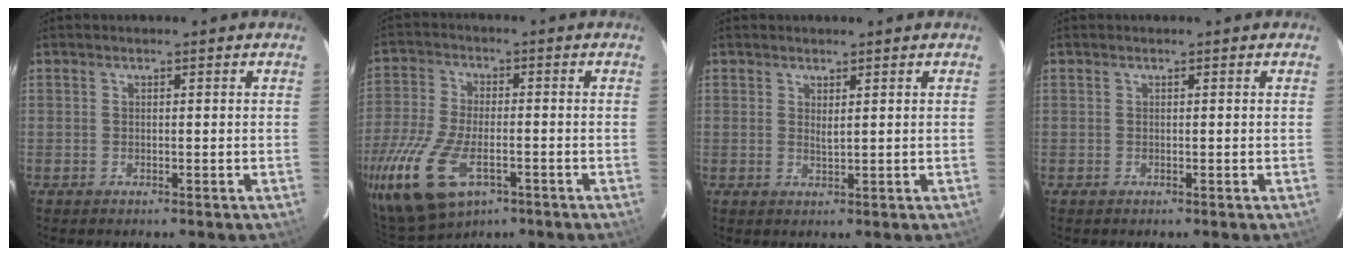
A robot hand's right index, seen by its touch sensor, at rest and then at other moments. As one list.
[{"total": 18.8, "force": [-9.3, 9.4, 13.3], "torque": [-0.313, -0.045, -0.168]}, {"total": 1.4, "force": [0.7, 0.2, 1.2], "torque": [-0.019, -0.001, 0.011]}, {"total": 0.0}]